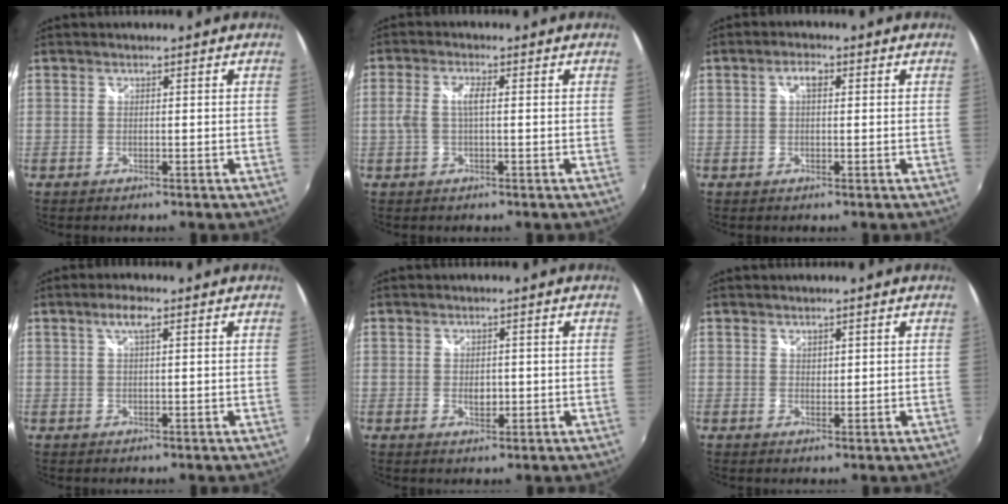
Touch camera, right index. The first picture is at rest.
{"total": 3.7, "force": [0.0, 1.0, 3.5], "torque": [-0.071, 0.004, 0.001]}
{"total": 2.4, "force": [0.5, 1.1, 2.1], "torque": [-0.038, 0.009, 0.007]}
{"total": 2.7, "force": [1.3, 0.5, 2.3], "torque": [-0.043, 0.007, 0.021]}
{"total": 2.4, "force": [-0.2, 1.7, 1.7], "torque": [-0.027, -0.003, -0.002]}
{"total": 1.2, "force": [1.0, 0.6, 0.2], "torque": [0.001, 0.001, 0.017]}